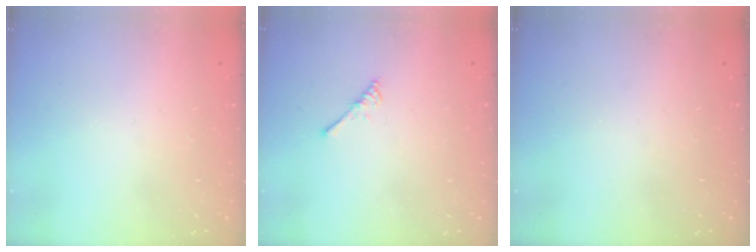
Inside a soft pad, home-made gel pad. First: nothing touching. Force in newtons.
{"total": 3.0, "press": 2.9, "slide": 0.5}
{"total": 0.0}